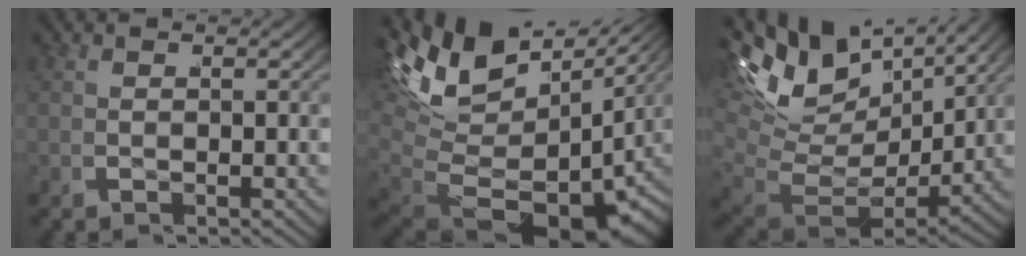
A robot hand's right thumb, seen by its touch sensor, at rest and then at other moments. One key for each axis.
{"total": 15.2, "fx": 0.1, "fy": 10.3, "fz": 11.2, "tx": -0.234, "ty": -0.045, "tz": 0.019}
{"total": 9.8, "fx": 0.7, "fy": 6.8, "fz": 7.1, "tx": -0.170, "ty": -0.049, "tz": 0.026}